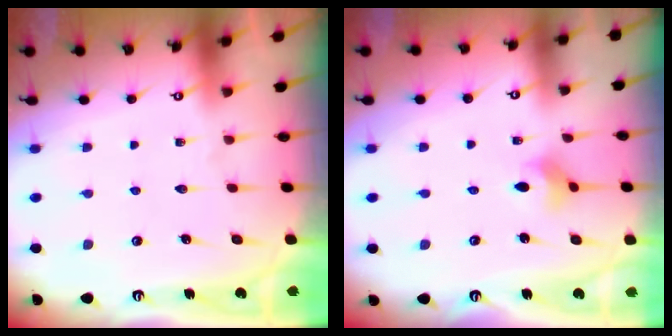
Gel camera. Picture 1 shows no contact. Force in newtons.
{"total": 4.3, "press": 4.2, "slide": 0.7}